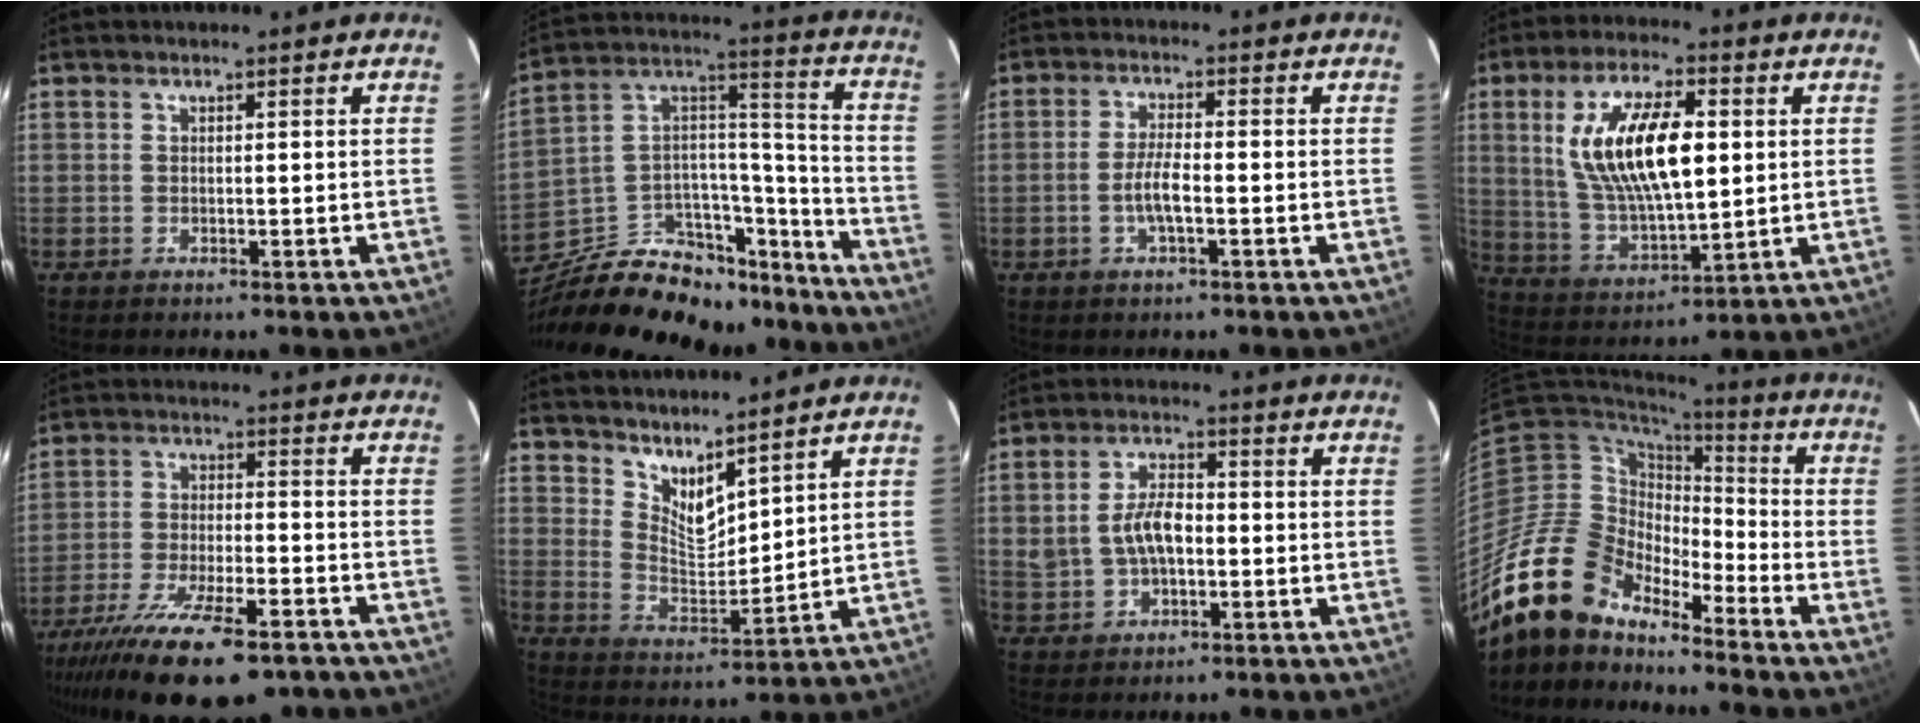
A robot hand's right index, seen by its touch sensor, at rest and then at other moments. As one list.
[{"total": 29.1, "force": [-21.7, 14.4, 13.0], "torque": [-0.252, 0.076, -0.309]}, {"total": 4.4, "force": [-1.5, 0.8, 4.1], "torque": [-0.084, -0.001, -0.029]}, {"total": 17.6, "force": [3.5, 7.2, 15.7], "torque": [-0.302, 0.005, 0.077]}, {"total": 22.3, "force": [-16.4, 6.7, 13.5], "torque": [-0.266, -0.053, -0.260]}, {"total": 7.7, "force": [6.4, 2.3, 3.5], "torque": [-0.058, -0.010, 0.124]}, {"total": 7.9, "force": [-0.5, 4.7, 6.4], "torque": [-0.130, 0.012, -0.001]}, {"total": 15.3, "force": [-13.3, 6.6, 4.0], "torque": [-0.080, 0.016, -0.251]}]